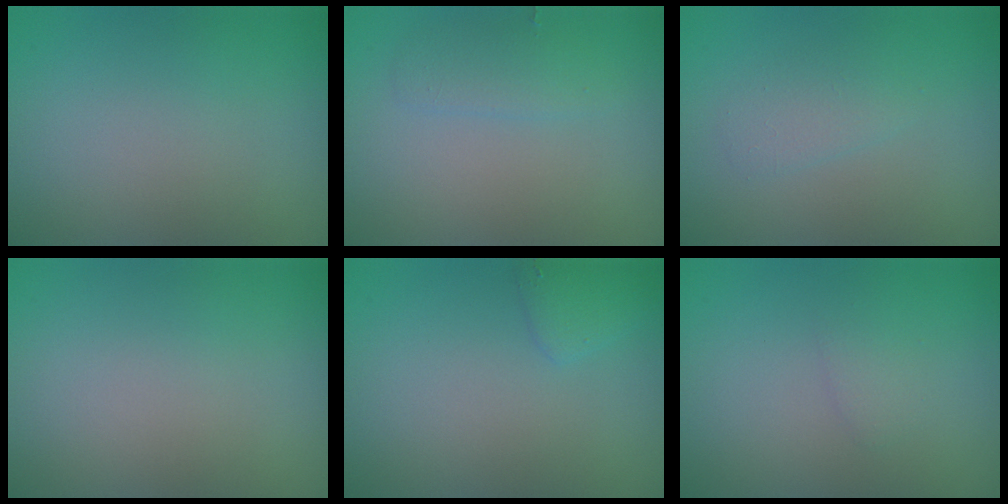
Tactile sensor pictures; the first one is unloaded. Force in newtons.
{"total": 1.7, "press": 1.7, "slide": 0.2}
{"total": 1.4, "press": 1.4, "slide": 0.1}
{"total": 0.0}
{"total": 1.3, "press": 1.3, "slide": 0.1}
{"total": 0.8, "press": 0.8, "slide": 0.1}